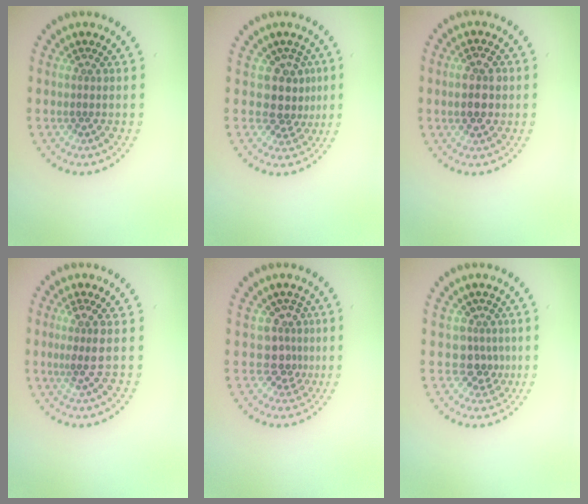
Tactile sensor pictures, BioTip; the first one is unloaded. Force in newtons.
{"total": 3.3, "press": 2.5, "slide": 2.1}
{"total": 3.6, "press": 3.6, "slide": 0.1}
{"total": 2.0, "press": 1.4, "slide": 1.4}
{"total": 2.8, "press": 2.1, "slide": 1.9}
{"total": 2.8, "press": 2.1, "slide": 1.9}